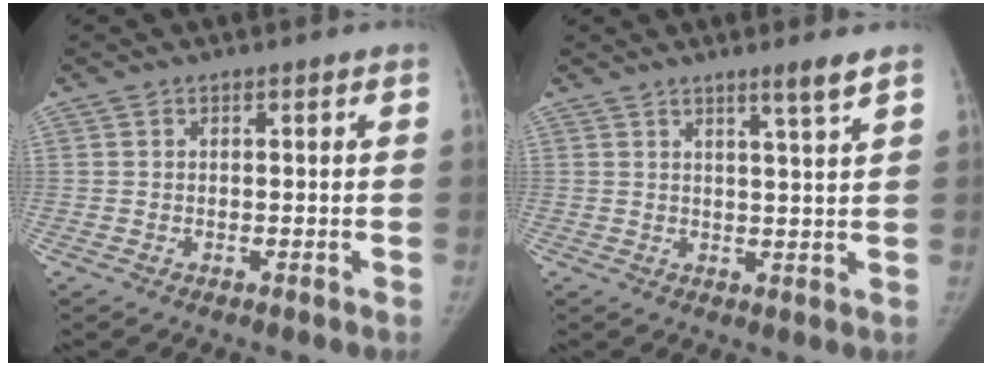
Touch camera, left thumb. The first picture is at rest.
{"total": 3.8, "force": [2.6, -0.6, 2.7], "torque": [-0.044, -0.022, 0.046]}